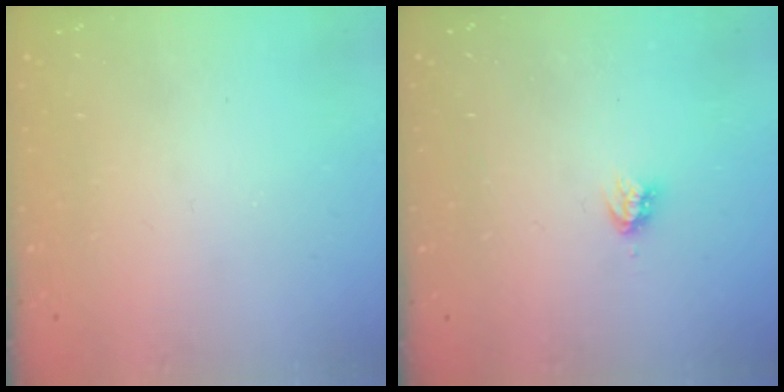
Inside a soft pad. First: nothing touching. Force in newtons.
{"total": 3.5, "press": 3.5, "slide": 0.1}